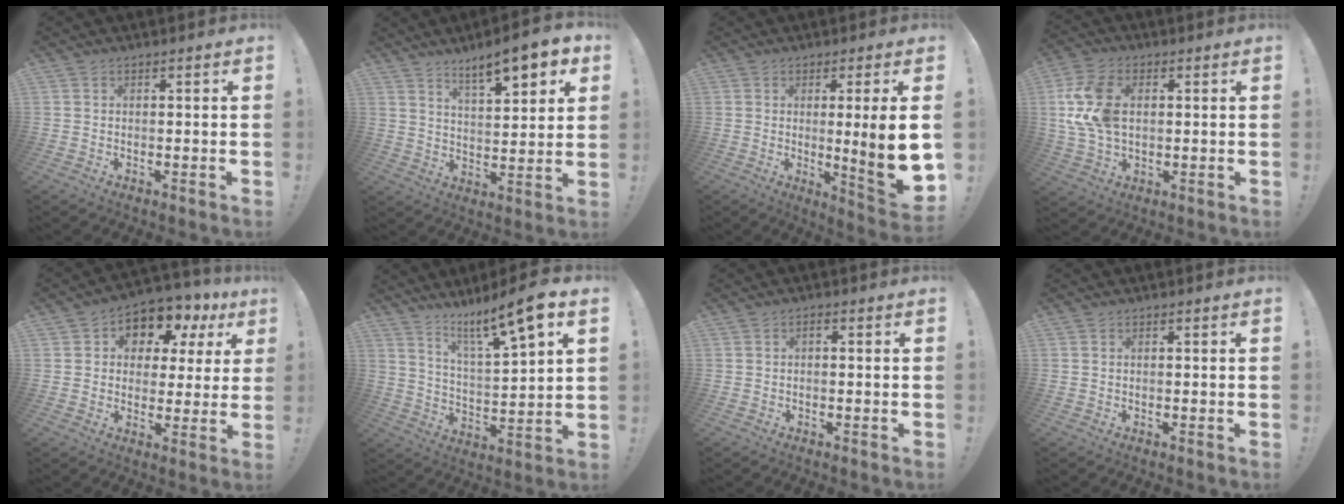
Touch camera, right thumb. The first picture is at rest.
{"total": 11.3, "force": [7.8, 2.2, 7.9], "torque": [-0.111, -0.050, 0.126]}
{"total": 12.1, "force": [-0.2, 0.3, 12.1], "torque": [-0.171, -0.019, -0.002]}
{"total": 13.4, "force": [1.8, 8.9, 9.8], "torque": [-0.198, 0.002, 0.037]}
{"total": 7.8, "force": [4.1, 5.7, 3.3], "torque": [-0.041, -0.041, 0.074]}
{"total": 13.5, "force": [9.4, 1.5, 9.6], "torque": [-0.159, -0.062, 0.144]}
{"total": 0.9, "force": [-0.5, 0.2, 0.7], "torque": [-0.019, 0.005, -0.008]}
{"total": 0.0}